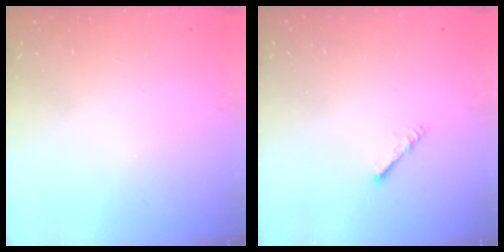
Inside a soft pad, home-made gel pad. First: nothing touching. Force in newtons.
{"total": 1.4, "press": 1.3, "slide": 0.3}